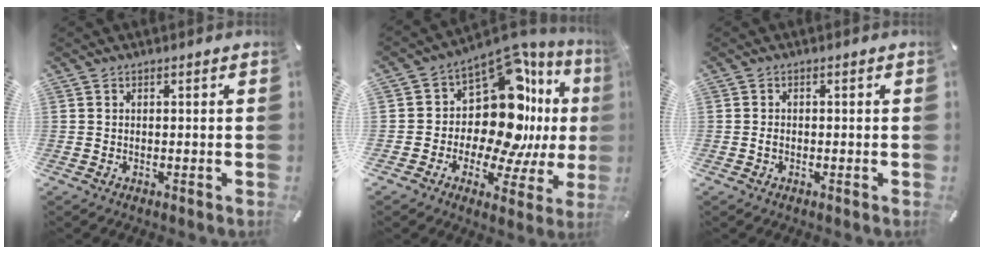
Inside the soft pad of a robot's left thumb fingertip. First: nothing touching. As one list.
[{"total": 17.1, "force": [5.2, 10.9, 12.1], "torque": [-0.195, -0.077, 0.085]}, {"total": 1.1, "force": [-0.5, 0.7, 0.7], "torque": [-0.014, 0.002, -0.010]}]